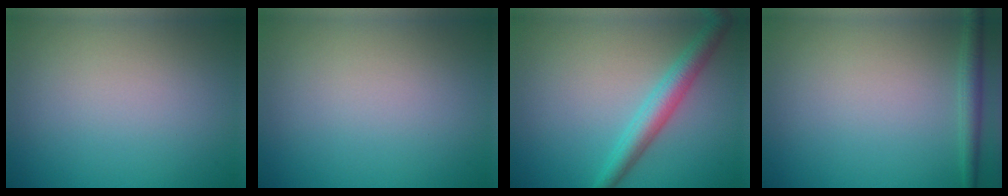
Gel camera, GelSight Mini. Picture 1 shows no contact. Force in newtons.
{"total": 0.0}
{"total": 3.6, "press": 3.6, "slide": 0.1}
{"total": 1.7, "press": 1.7, "slide": 0.1}